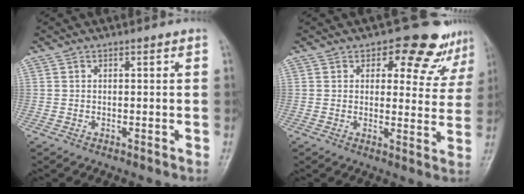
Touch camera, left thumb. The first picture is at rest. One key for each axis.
{"total": 9.5, "fx": 6.6, "fy": 5.3, "fz": 4.4, "tx": -0.006, "ty": -0.035, "tz": 0.068}